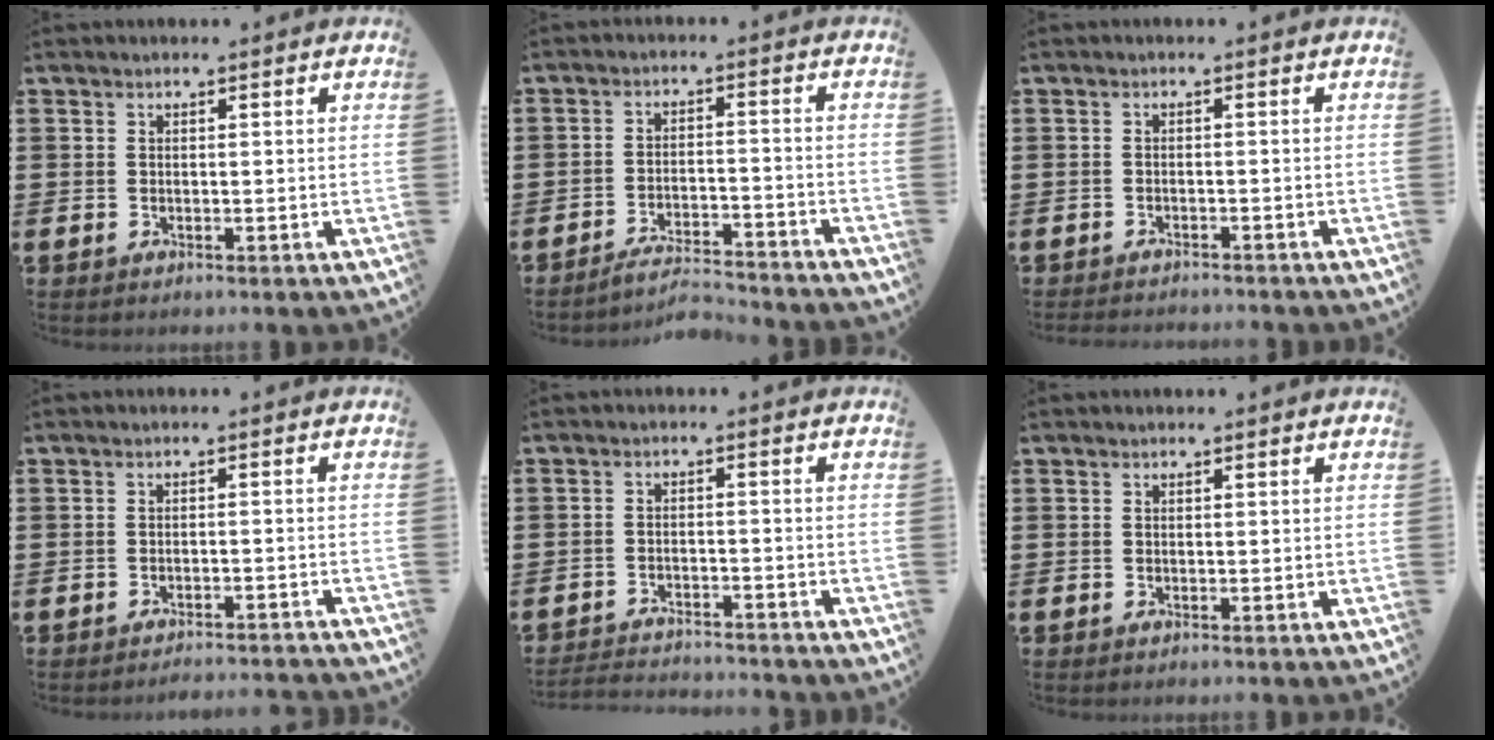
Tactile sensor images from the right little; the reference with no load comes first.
{"total": 4.0, "force": [-4.0, 0.0, 0.7], "torque": [-0.013, 0.000, -0.081]}
{"total": 1.2, "force": [-1.2, -0.1, -0.1], "torque": [-0.001, 0.001, -0.025]}
{"total": 1.5, "force": [-1.5, -0.2, 0.0], "torque": [-0.001, 0.005, -0.031]}
{"total": 2.5, "force": [-2.5, 0.0, -0.2], "torque": [-0.003, 0.003, -0.055]}
{"total": 0.0}